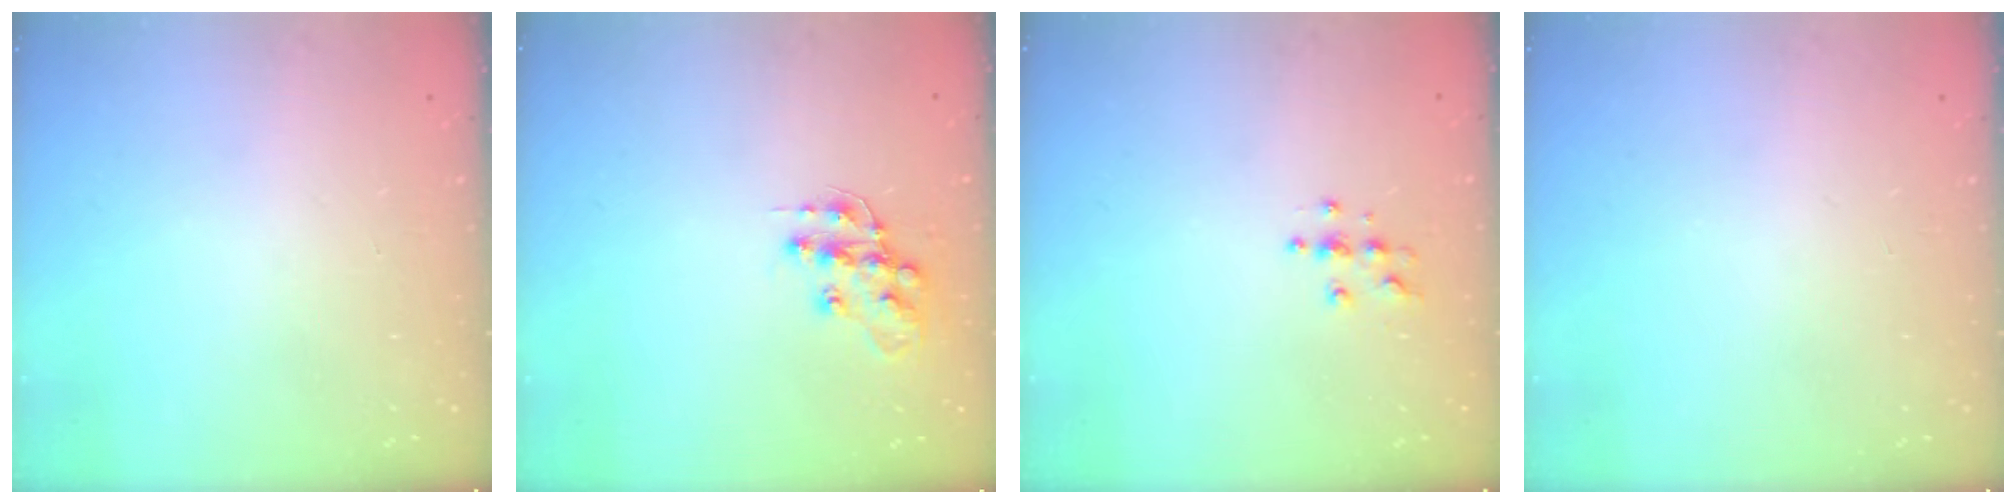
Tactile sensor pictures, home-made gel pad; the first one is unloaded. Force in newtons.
{"total": 12.7, "press": 12.6, "slide": 0.9}
{"total": 4.0, "press": 4.0, "slide": 0.3}
{"total": 0.0}